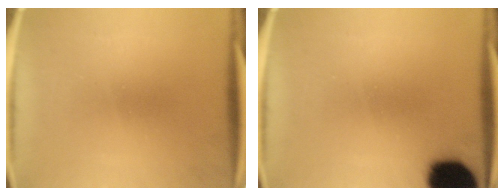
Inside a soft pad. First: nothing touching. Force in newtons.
{"total": 18.0}